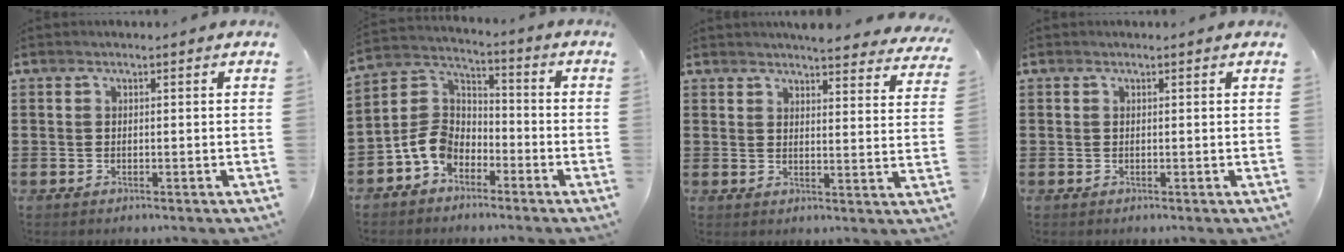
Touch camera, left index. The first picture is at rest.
{"total": 7.4, "force": [-4.0, 5.3, 3.2], "torque": [-0.104, 0.007, -0.088]}
{"total": 4.7, "force": [4.5, 0.2, 1.2], "torque": [-0.023, -0.023, 0.080]}
{"total": 0.0}